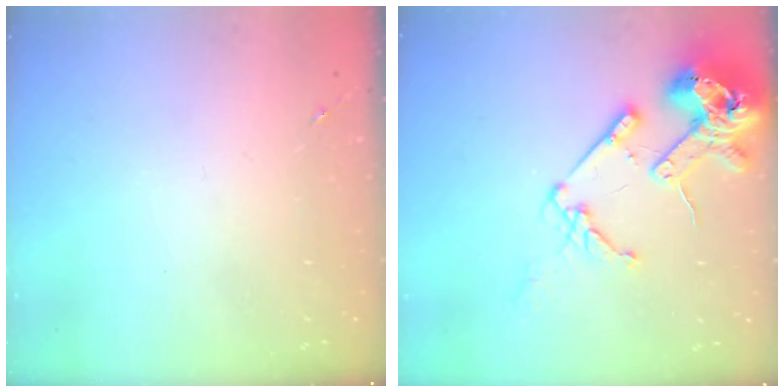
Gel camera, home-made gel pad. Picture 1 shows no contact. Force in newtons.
{"total": 17.6, "press": 17.4, "slide": 2.3}